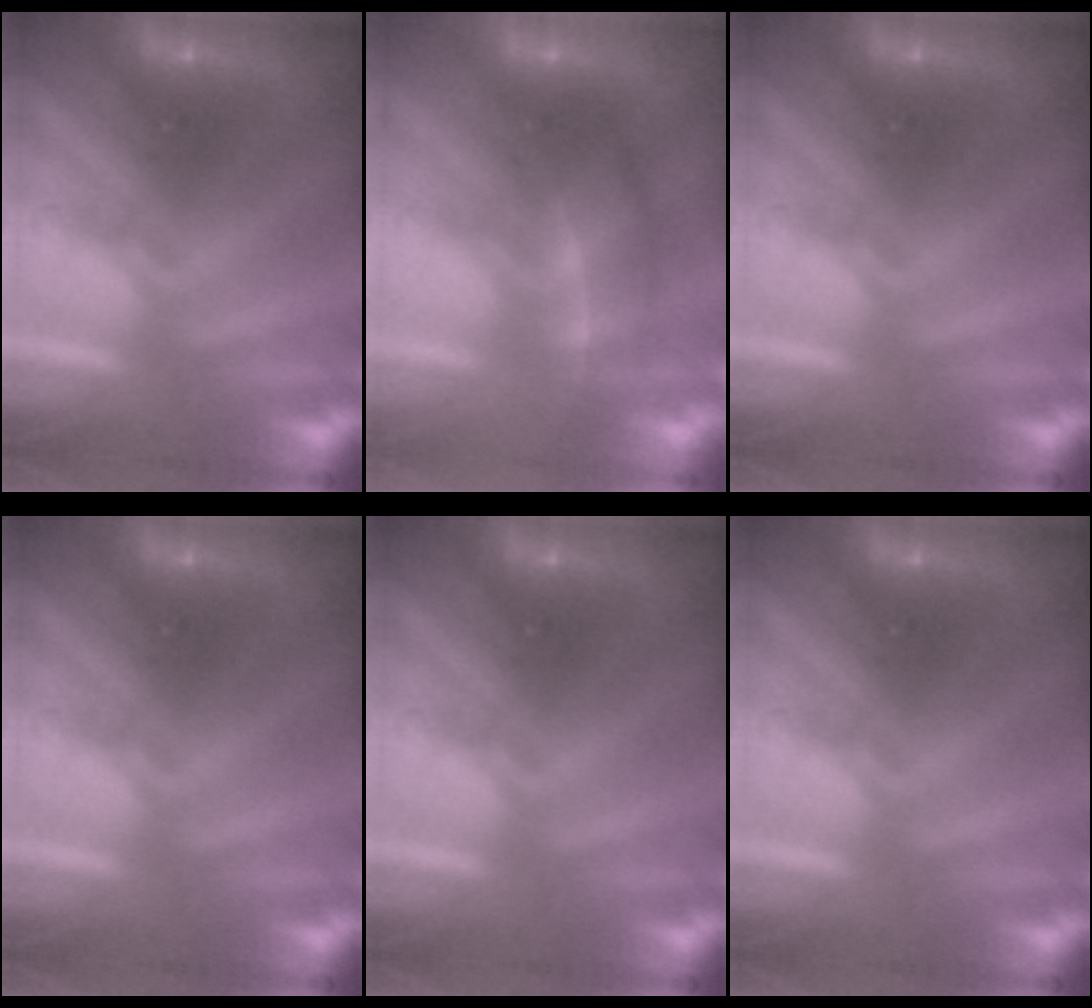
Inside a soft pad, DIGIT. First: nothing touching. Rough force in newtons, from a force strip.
{"total": 2.7}
{"total": 0.0}
{"total": 0.0}
{"total": 0.0}
{"total": 0.0}